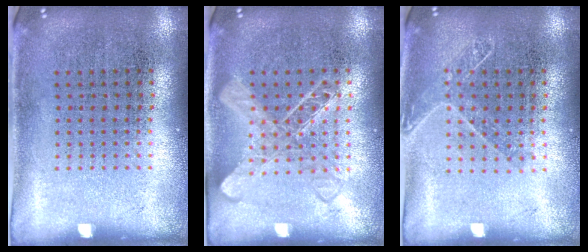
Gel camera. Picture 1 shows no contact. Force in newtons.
{"total": 1.3, "press": 1.3, "slide": 0.3}
{"total": 1.2, "press": 1.0, "slide": 0.6}